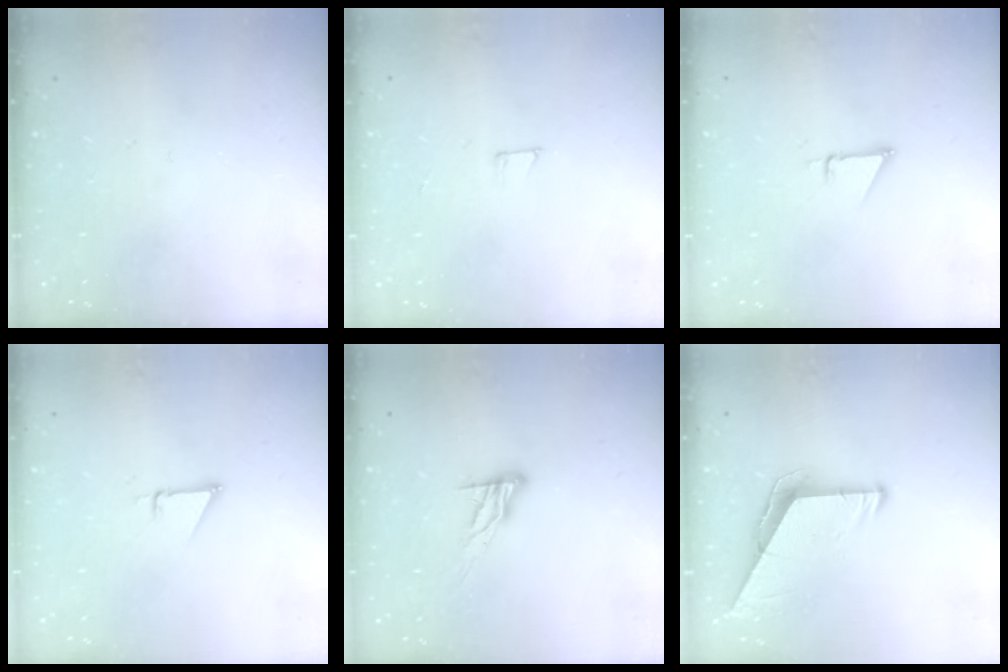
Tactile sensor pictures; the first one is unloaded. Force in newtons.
{"total": 3.9, "press": 3.9, "slide": 0.2}
{"total": 2.3, "press": 2.3, "slide": 0.1}
{"total": 2.3, "press": 2.3, "slide": 0.1}
{"total": 8.2, "press": 8.2, "slide": 0.2}
{"total": 9.5, "press": 9.4, "slide": 1.0}